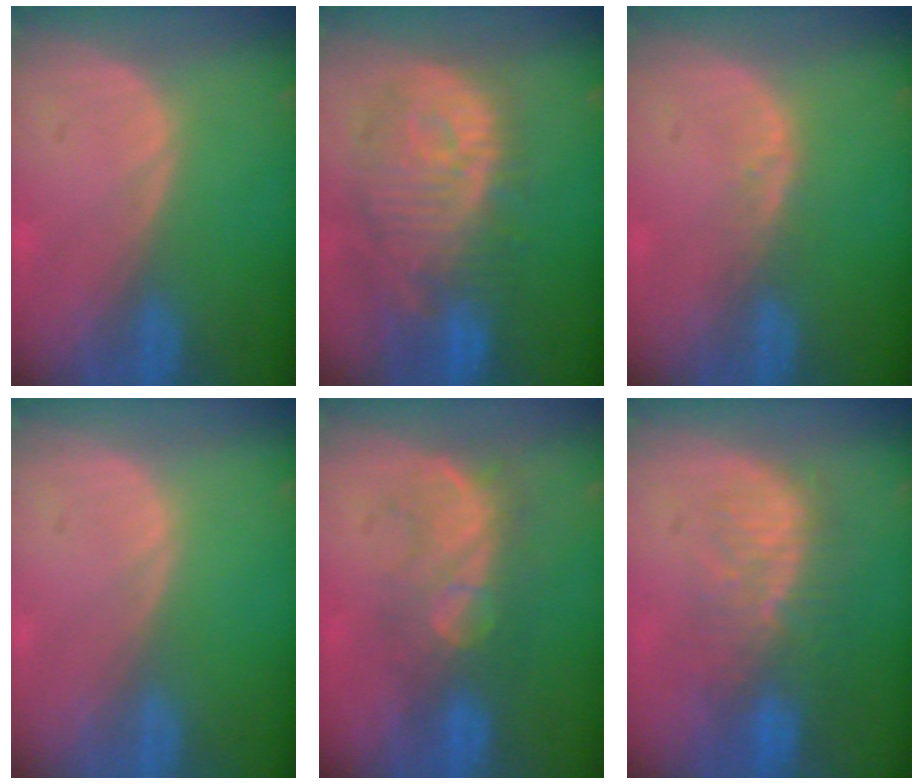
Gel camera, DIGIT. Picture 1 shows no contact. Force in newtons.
{"total": 12.1, "press": 11.0, "slide": 5.1}
{"total": 1.7, "press": 1.7, "slide": 0.1}
{"total": 0.0}
{"total": 8.1, "press": 7.7, "slide": 2.5}
{"total": 10.0, "press": 8.5, "slide": 5.2}